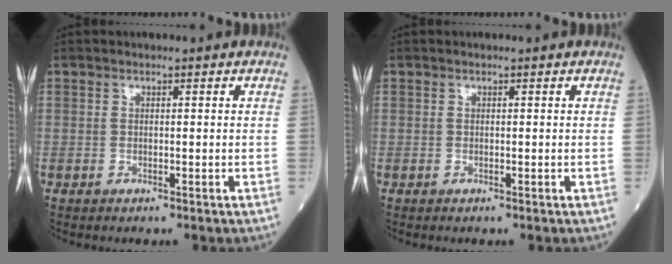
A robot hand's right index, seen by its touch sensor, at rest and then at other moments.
{"total": 0.0}